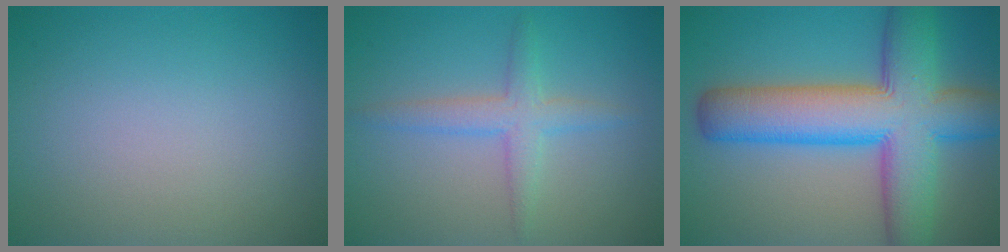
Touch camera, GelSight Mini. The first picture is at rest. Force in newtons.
{"total": 2.7, "press": 2.7, "slide": 0.0}
{"total": 11.8, "press": 11.8, "slide": 0.4}